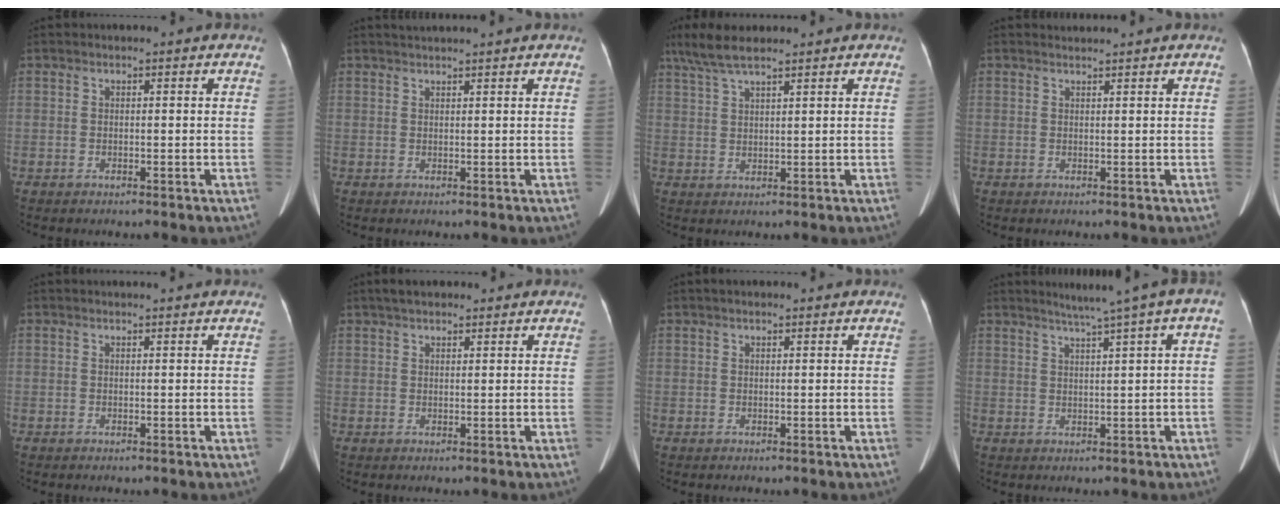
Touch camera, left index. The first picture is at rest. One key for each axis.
{"total": 2.9, "fx": 2.6, "fy": -0.8, "fz": 1.0, "tx": -0.010, "ty": 0.023, "tz": 0.048}
{"total": 6.8, "fx": 5.3, "fy": 1.0, "fz": 4.1, "tx": -0.086, "ty": 0.025, "tz": 0.100}
{"total": 0.8, "fx": 0.7, "fy": -0.2, "fz": -0.3, "tx": -0.005, "ty": 0.005, "tz": 0.016}
{"total": 2.0, "fx": 1.9, "fy": -0.1, "fz": 0.6, "tx": -0.008, "ty": 0.017, "tz": 0.026}
{"total": 4.0, "fx": 3.2, "fy": 1.4, "fz": 1.9, "tx": -0.034, "ty": 0.025, "tz": 0.051}
{"total": 1.7, "fx": 1.3, "fy": 0.6, "fz": 1.0, "tx": -0.016, "ty": 0.020, "tz": 0.018}
{"total": 7.0, "fx": 3.5, "fy": -0.5, "fz": 6.0, "tx": -0.083, "ty": 0.025, "tz": 0.049}